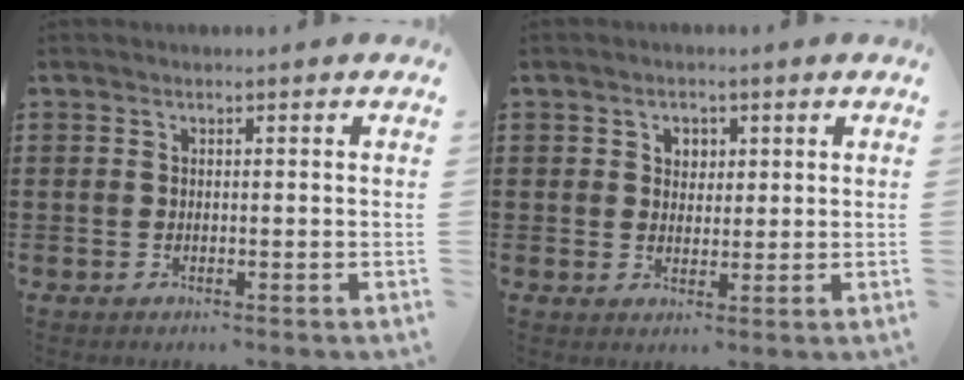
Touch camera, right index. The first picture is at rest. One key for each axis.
{"total": 2.4, "fx": 1.0, "fy": 2.1, "fz": 0.8, "tx": -0.024, "ty": 0.011, "tz": 0.016}